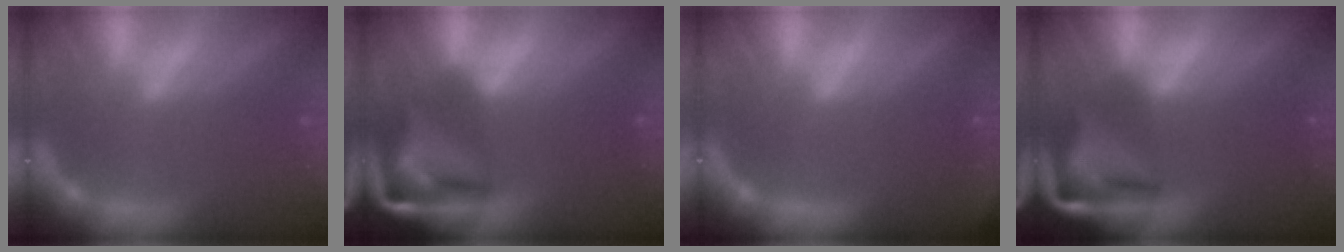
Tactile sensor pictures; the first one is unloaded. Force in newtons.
{"total": 9.5}
{"total": 1.4}
{"total": 8.9}